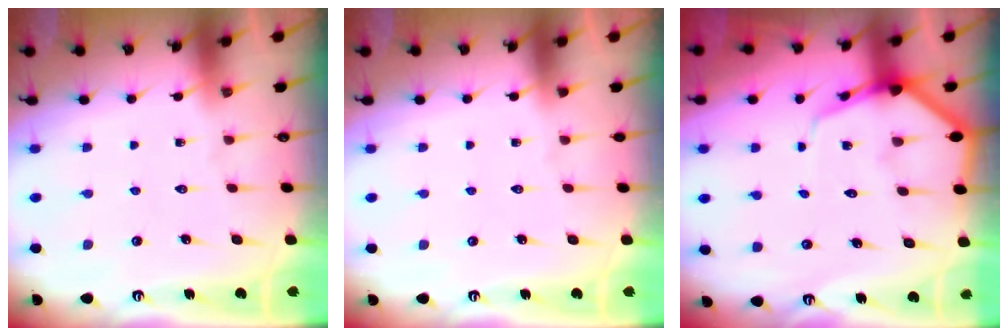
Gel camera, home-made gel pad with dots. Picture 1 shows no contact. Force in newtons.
{"total": 0.0}
{"total": 6.7, "press": 6.7, "slide": 0.7}